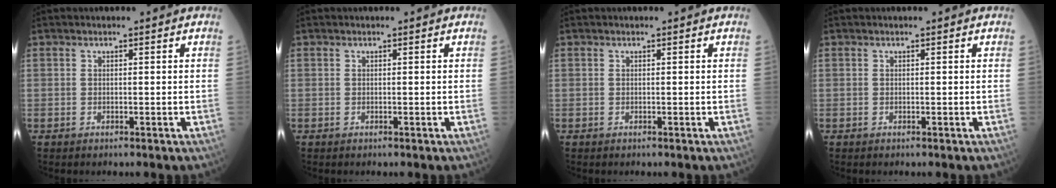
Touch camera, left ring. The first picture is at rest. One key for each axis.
{"total": 0.0}
{"total": 0.0}
{"total": 0.0}